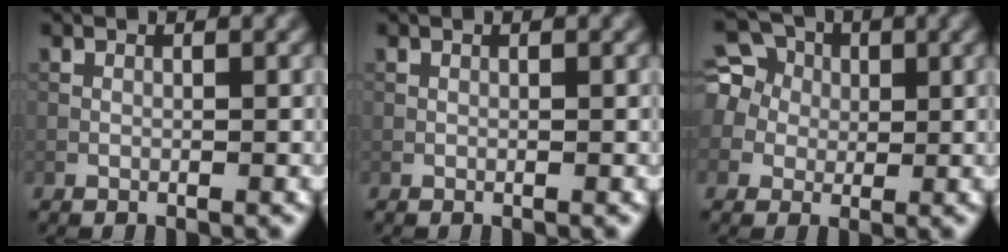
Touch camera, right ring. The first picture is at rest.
{"total": 0.0}
{"total": 7.5, "force": [1.9, 6.4, 3.3], "torque": [-0.085, 0.032, 0.008]}